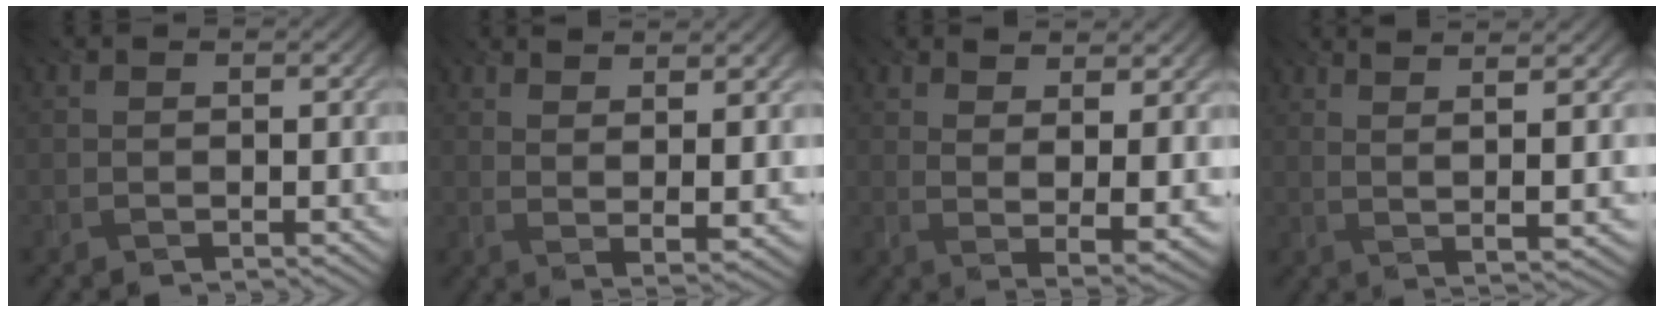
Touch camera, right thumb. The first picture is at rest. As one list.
[{"total": 7.5, "force": [4.8, 1.4, 5.6], "torque": [-0.090, 0.001, 0.073]}, {"total": 9.5, "force": [5.0, 2.9, 7.5], "torque": [-0.130, 0.006, 0.076]}, {"total": 7.6, "force": [4.2, 0.8, 6.3], "torque": [-0.088, 0.009, 0.060]}]